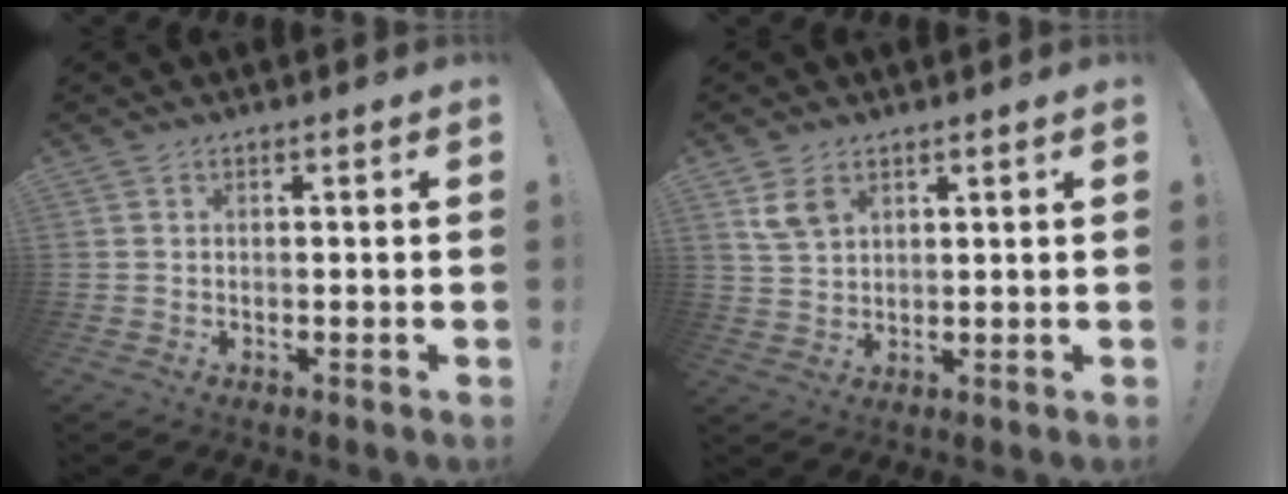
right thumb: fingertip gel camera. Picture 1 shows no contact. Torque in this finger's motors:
{"motor_torque": [0.19, -0.06, 0.21, -0.18, 0.02]}